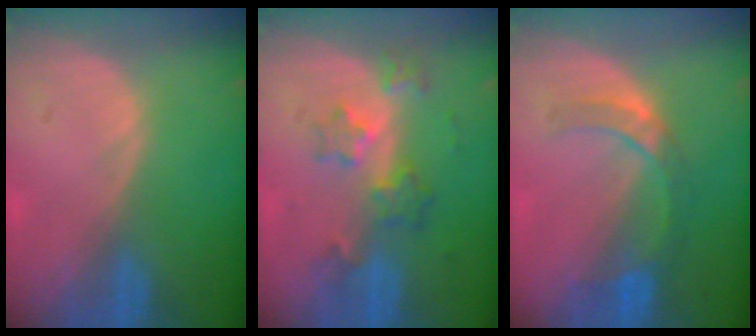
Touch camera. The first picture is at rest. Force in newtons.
{"total": 6.1, "press": 5.5, "slide": 2.5}
{"total": 5.0, "press": 4.9, "slide": 1.0}